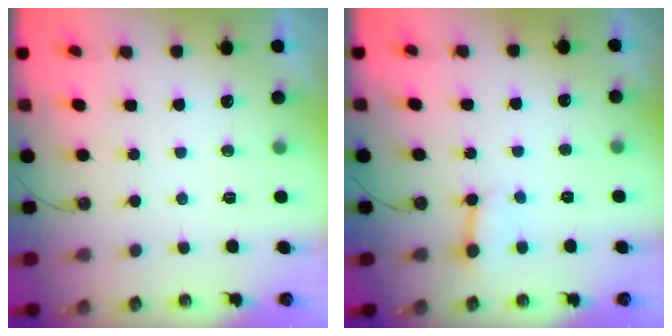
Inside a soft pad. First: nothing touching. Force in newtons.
{"total": 4.1, "press": 4.1, "slide": 0.3}